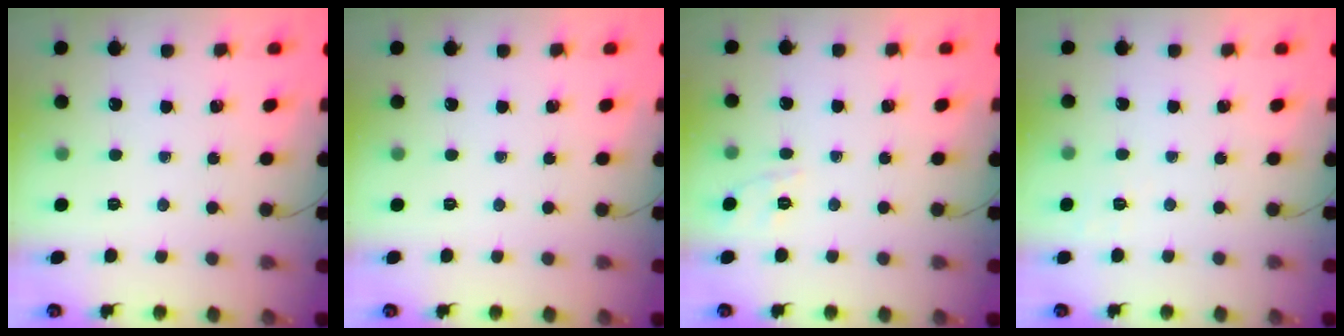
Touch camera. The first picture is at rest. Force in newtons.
{"total": 0.0}
{"total": 1.8, "press": 0.3, "slide": 1.8}
{"total": 2.8, "press": 2.4, "slide": 1.5}